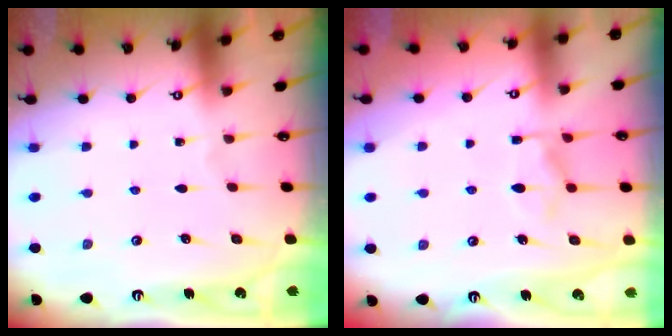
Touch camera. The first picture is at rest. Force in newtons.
{"total": 2.6, "press": 2.1, "slide": 1.5}